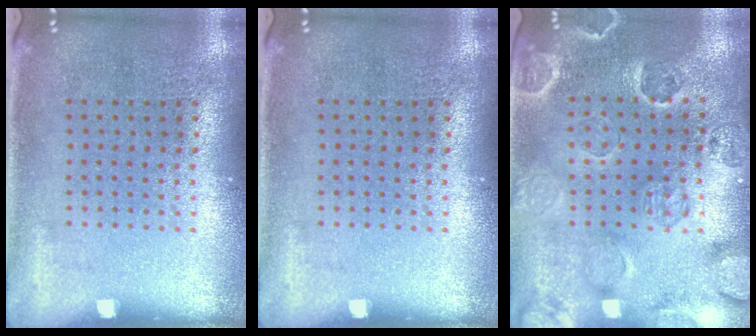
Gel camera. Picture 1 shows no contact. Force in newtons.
{"total": 0.0}
{"total": 2.5, "press": 2.3, "slide": 1.0}